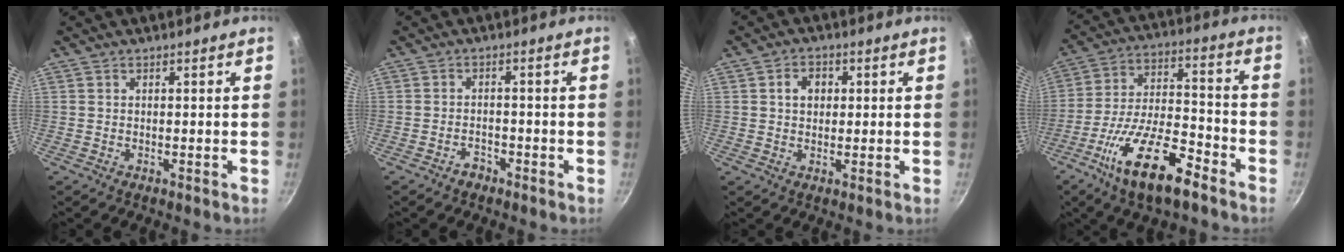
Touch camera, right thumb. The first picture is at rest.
{"total": 2.2, "force": [-1.8, 1.2, 0.6], "torque": [-0.002, 0.025, -0.024]}
{"total": 3.8, "force": [0.8, 3.0, 2.2], "torque": [-0.017, 0.006, 0.010]}
{"total": 17.2, "force": [-9.8, 6.0, 12.8], "torque": [-0.230, 0.047, -0.183]}